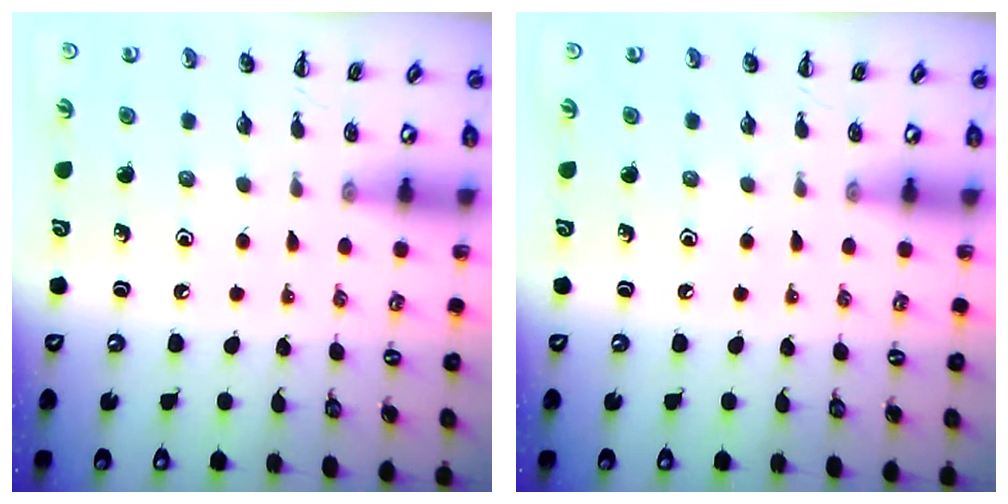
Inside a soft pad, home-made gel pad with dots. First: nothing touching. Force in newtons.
{"total": 0.0}